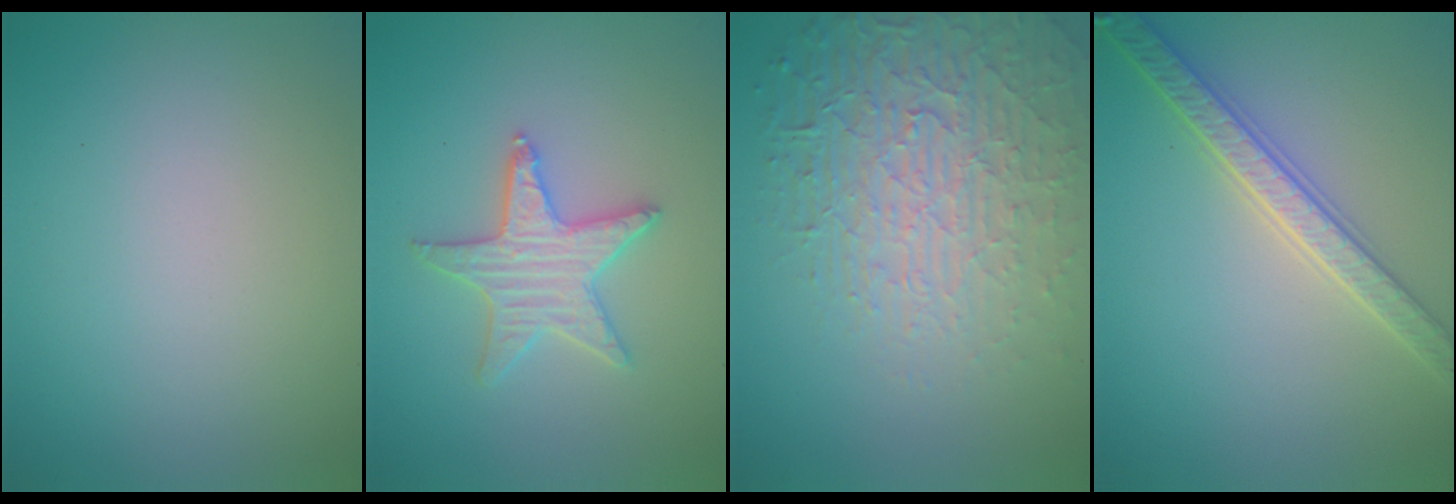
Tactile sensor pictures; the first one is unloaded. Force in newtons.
{"total": 3.5, "press": 3.4, "slide": 0.7}
{"total": 7.2, "press": 5.3, "slide": 4.8}
{"total": 4.0, "press": 3.9, "slide": 0.9}